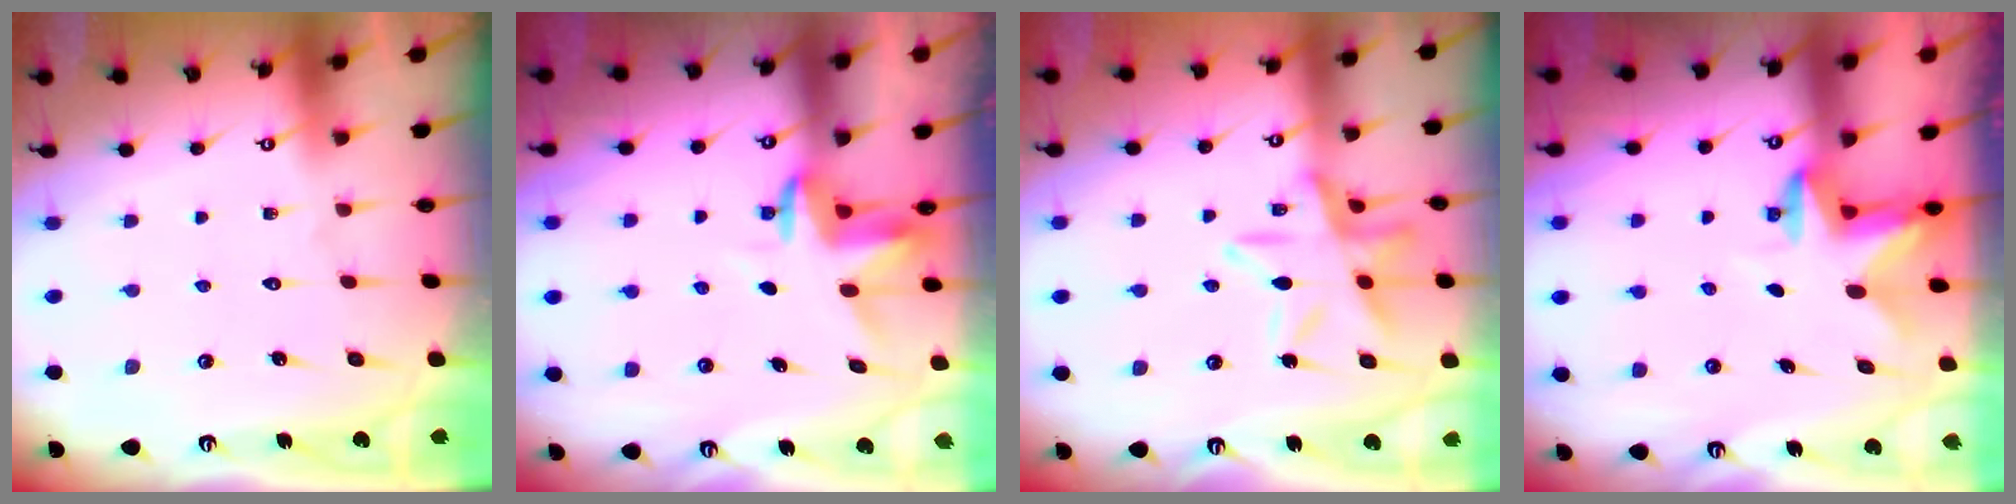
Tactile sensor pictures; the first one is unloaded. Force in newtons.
{"total": 3.4, "press": 3.4, "slide": 0.2}
{"total": 14.2, "press": 14.1, "slide": 1.2}
{"total": 2.8, "press": 2.8, "slide": 0.6}